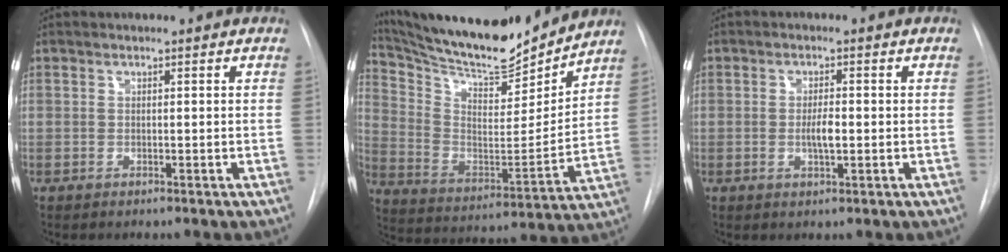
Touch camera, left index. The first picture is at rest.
{"total": 20.0, "force": [18.6, 3.0, 6.6], "torque": [-0.128, -0.021, 0.305]}
{"total": 2.9, "force": [-0.3, 0.7, 2.8], "torque": [-0.052, 0.000, -0.004]}